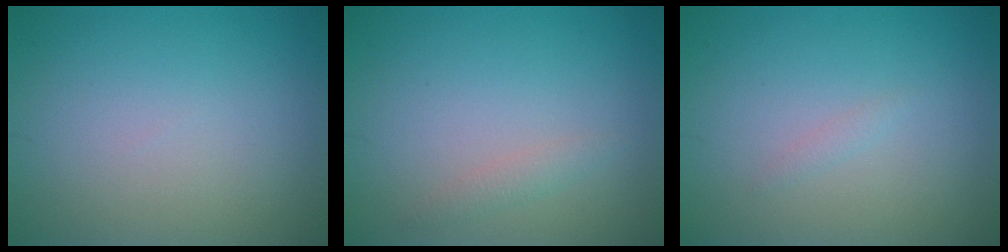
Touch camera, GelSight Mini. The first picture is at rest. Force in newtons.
{"total": 1.0, "press": 1.0, "slide": 0.0}
{"total": 0.5, "press": 0.5, "slide": 0.0}